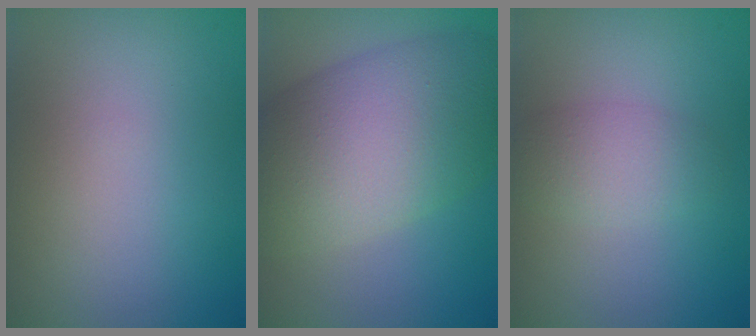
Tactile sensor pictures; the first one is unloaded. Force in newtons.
{"total": 10.6, "press": 10.6, "slide": 0.8}
{"total": 2.4, "press": 2.4, "slide": 0.1}